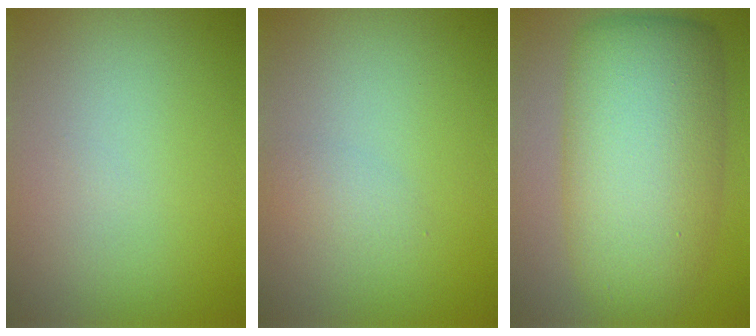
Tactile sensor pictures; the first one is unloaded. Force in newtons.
{"total": 1.1, "press": 1.1, "slide": 0.1}
{"total": 11.7, "press": 11.7, "slide": 0.0}